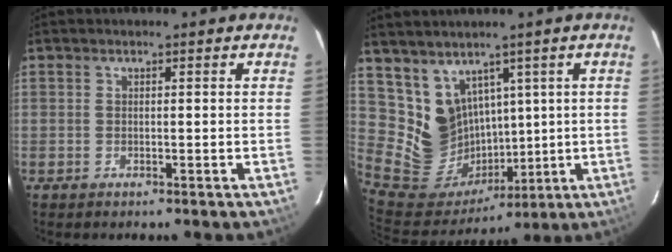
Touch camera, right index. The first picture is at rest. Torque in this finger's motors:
{"motor_torque": [0.72, 0.61, 0.33, 0.02]}